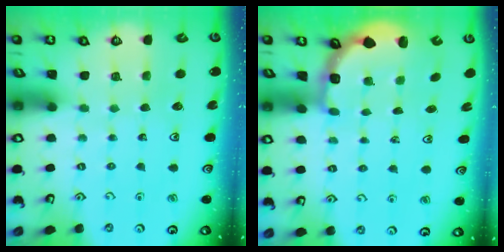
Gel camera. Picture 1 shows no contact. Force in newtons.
{"total": 2.7, "press": 2.3, "slide": 1.4}